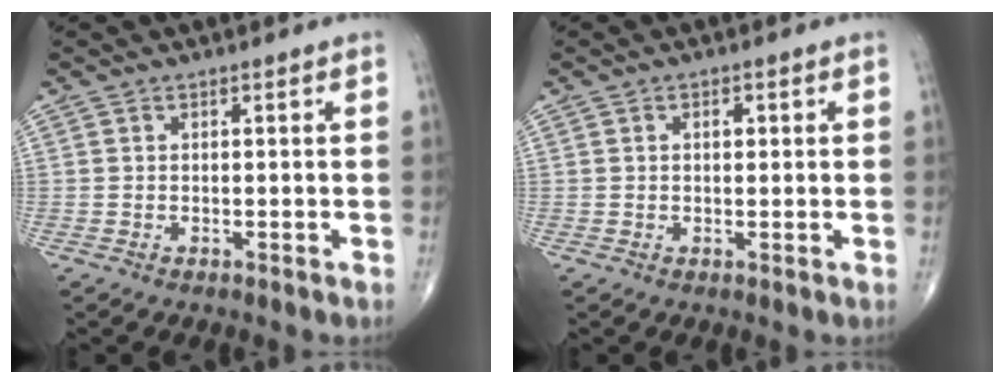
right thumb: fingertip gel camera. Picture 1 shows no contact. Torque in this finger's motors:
{"motor_torque": [-0.16, 0.06, -0.27, -0.20, 0.05]}